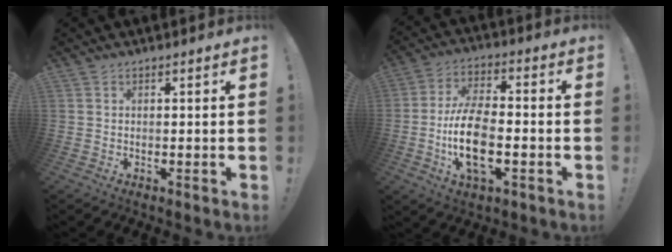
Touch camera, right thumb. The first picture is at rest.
{"total": 15.5, "force": [-3.9, 7.6, 12.9], "torque": [-0.257, 0.005, -0.068]}